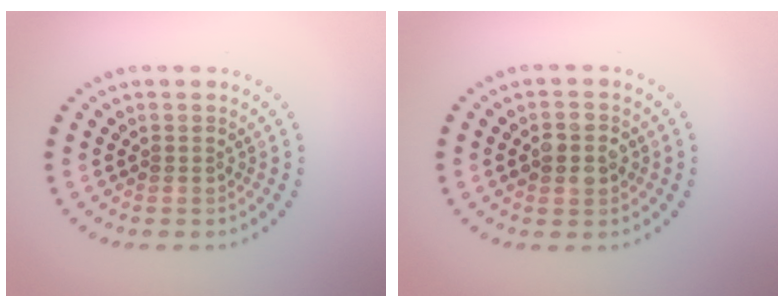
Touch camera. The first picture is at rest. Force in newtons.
{"total": 2.8, "press": 2.8, "slide": 0.2}